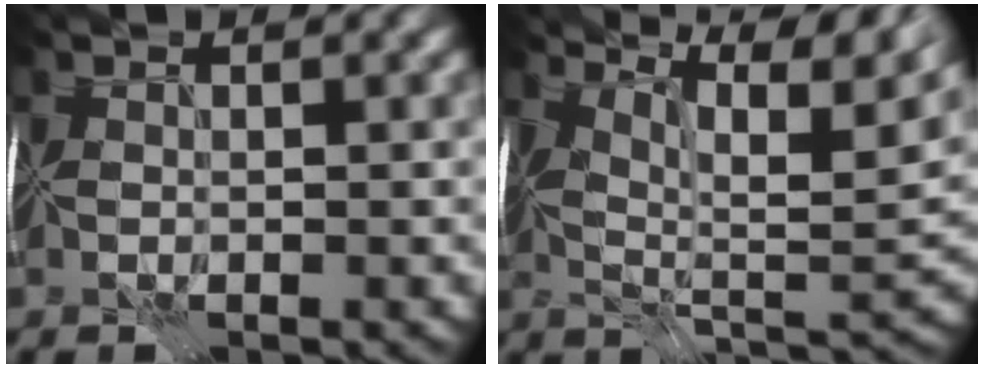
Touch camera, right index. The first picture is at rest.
{"total": 10.9, "force": [6.8, 2.1, 8.3], "torque": [-0.148, 0.004, 0.112]}